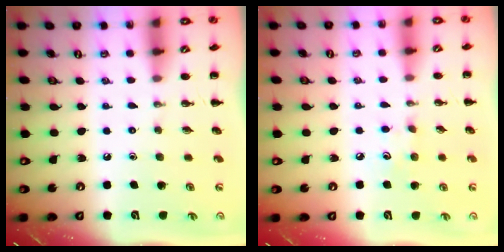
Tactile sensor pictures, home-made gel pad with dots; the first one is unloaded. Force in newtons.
{"total": 7.1, "press": 6.9, "slide": 1.6}